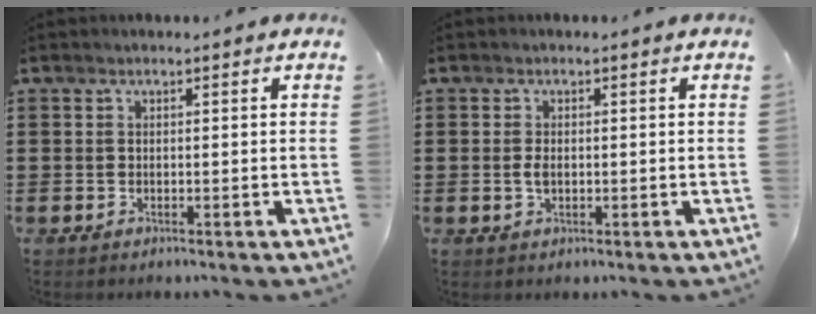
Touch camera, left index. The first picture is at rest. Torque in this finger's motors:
{"motor_torque": [0.31, 0.27, 0.19, 0.03]}